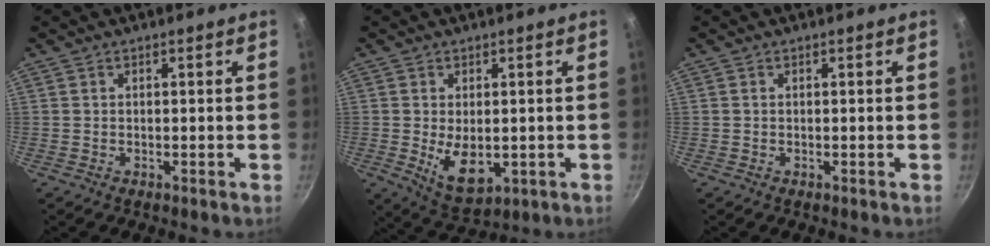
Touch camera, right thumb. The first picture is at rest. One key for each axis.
{"total": 8.1, "fx": -0.7, "fy": 4.7, "fz": 6.5, "tx": -0.099, "ty": -0.016, "tz": 0.007}
{"total": 0.0}